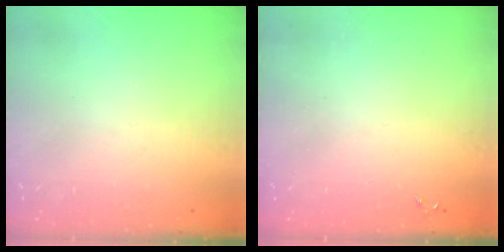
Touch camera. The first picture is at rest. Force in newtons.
{"total": 0.0}